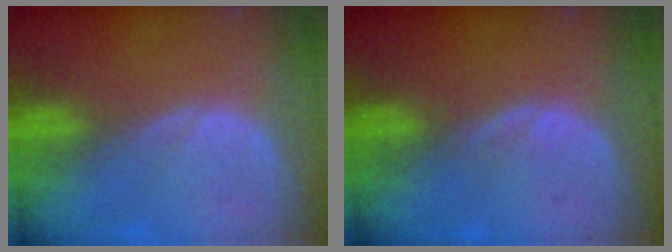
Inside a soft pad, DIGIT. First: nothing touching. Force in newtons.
{"total": 1.1, "press": 1.0, "slide": 0.2}